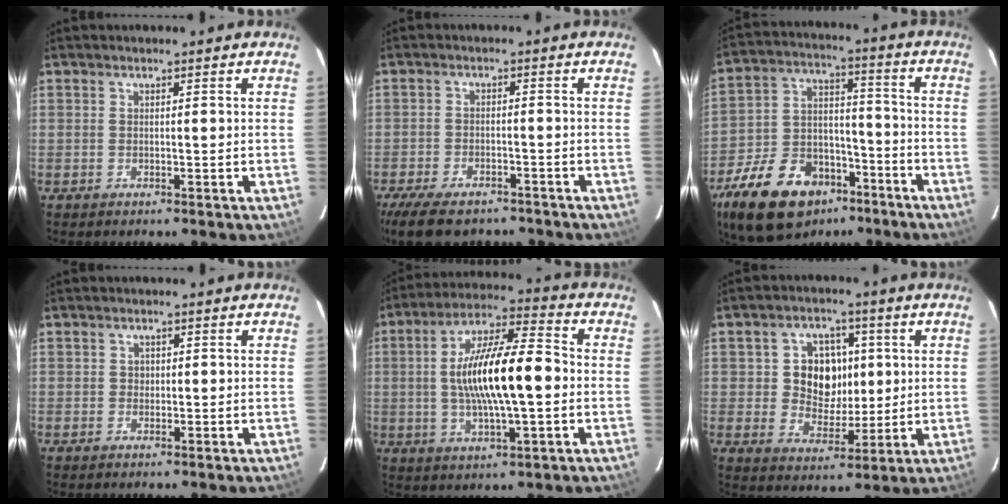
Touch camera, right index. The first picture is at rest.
{"total": 12.9, "force": [-10.0, 5.3, 6.1], "torque": [-0.147, -0.023, -0.160]}
{"total": 21.9, "force": [-13.7, 12.6, 11.4], "torque": [-0.245, 0.020, -0.215]}
{"total": 1.1, "force": [-0.1, 1.1, 0.1], "torque": [0.002, 0.002, -0.001]}
{"total": 16.1, "force": [-0.7, 4.2, 15.5], "torque": [-0.282, 0.012, -0.013]}
{"total": 9.6, "force": [1.2, 8.2, 4.9], "torque": [-0.095, 0.009, 0.027]}